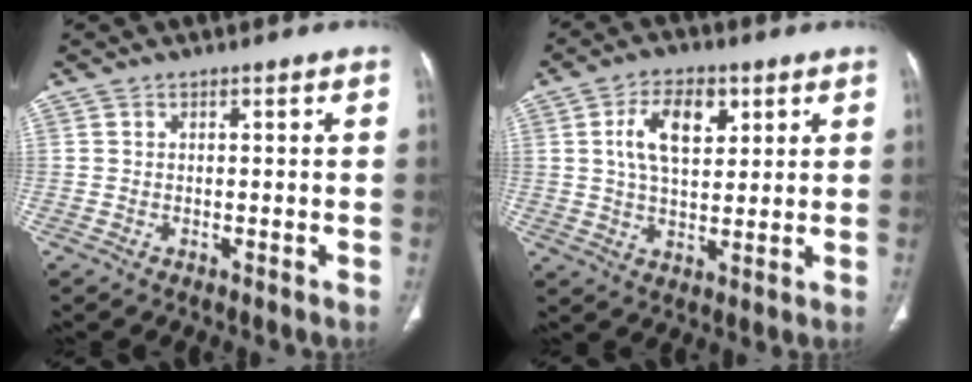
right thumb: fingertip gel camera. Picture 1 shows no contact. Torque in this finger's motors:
{"motor_torque": [0.08, 0.29, 0.74, -0.19, 0.15]}